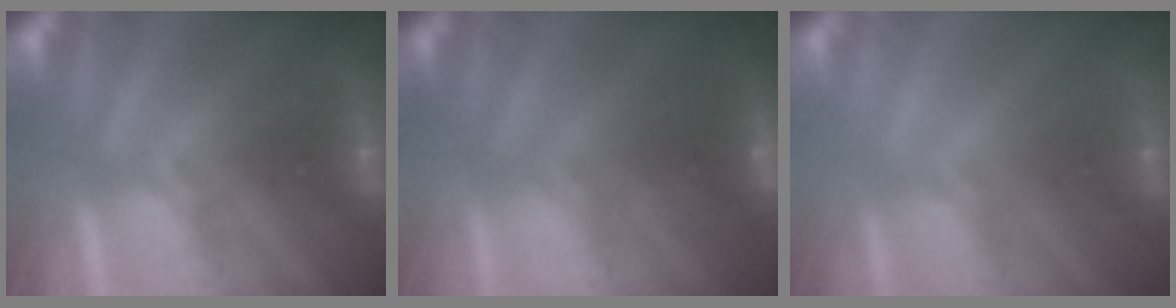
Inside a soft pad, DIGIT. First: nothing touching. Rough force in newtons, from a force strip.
{"total": 9.6}
{"total": 3.1}